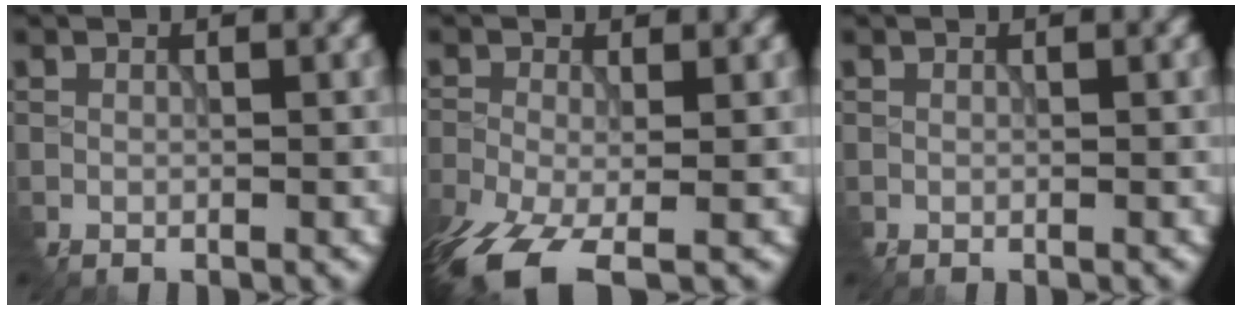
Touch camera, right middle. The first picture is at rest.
{"total": 8.9, "force": [-5.5, 3.7, 6.0], "torque": [-0.146, -0.043, -0.096]}
{"total": 0.0}